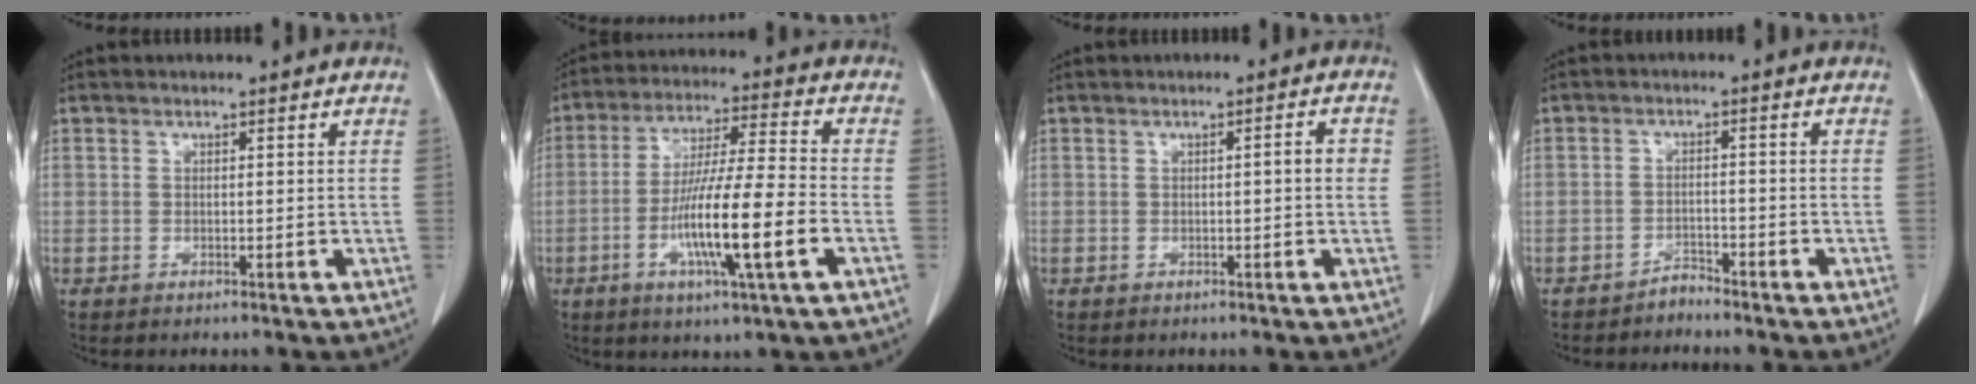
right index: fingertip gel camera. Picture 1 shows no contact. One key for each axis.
{"total": 13.9, "fx": -4.3, "fy": 0.3, "fz": 13.2, "tx": -0.247, "ty": -0.009, "tz": -0.077}
{"total": 2.2, "fx": 0.0, "fy": 0.3, "fz": 2.2, "tx": -0.029, "ty": 0.005, "tz": 0.000}
{"total": 1.9, "fx": -1.9, "fy": 0.4, "fz": -0.2, "tx": 0.010, "ty": -0.001, "tz": -0.031}